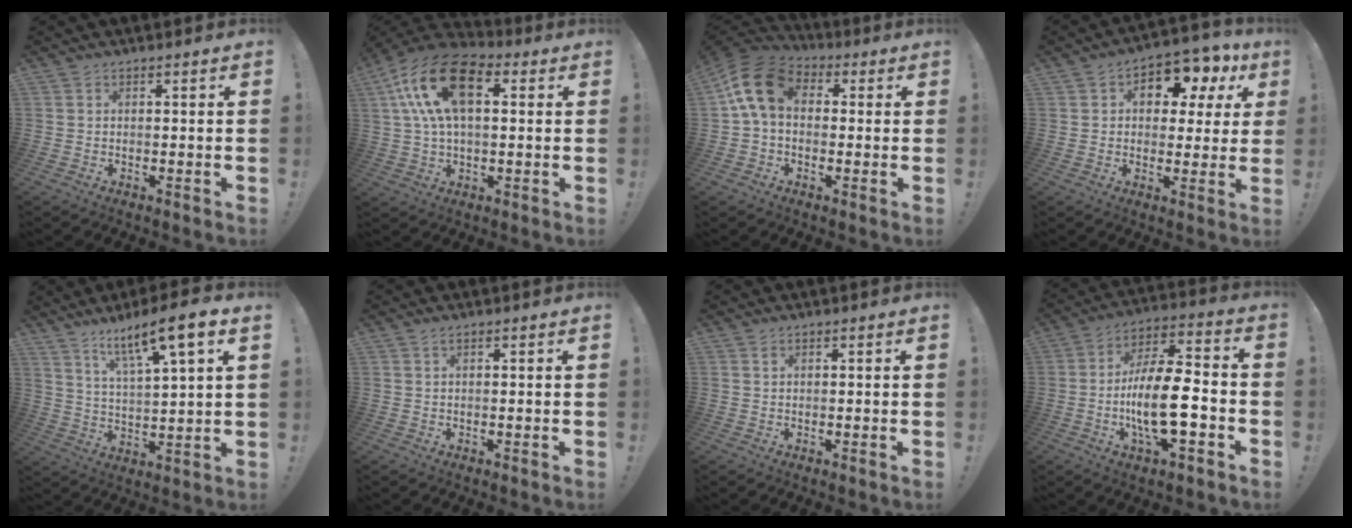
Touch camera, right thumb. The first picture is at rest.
{"total": 19.7, "force": [6.1, 10.9, 15.2], "torque": [-0.280, -0.003, 0.104]}
{"total": 14.2, "force": [3.5, 9.6, 9.9], "torque": [-0.176, 0.018, 0.069]}
{"total": 10.5, "force": [4.9, 6.4, 6.6], "torque": [-0.086, -0.030, 0.085]}
{"total": 11.9, "force": [8.1, 1.4, 8.6], "torque": [-0.147, -0.046, 0.126]}
{"total": 1.0, "force": [0.6, 0.3, 0.8], "torque": [-0.015, 0.001, 0.009]}
{"total": 0.8, "force": [0.4, 0.7, 0.2], "torque": [-0.002, 0.000, 0.008]}
{"total": 17.5, "force": [-4.3, 6.6, 15.6], "torque": [-0.285, 0.012, -0.074]}